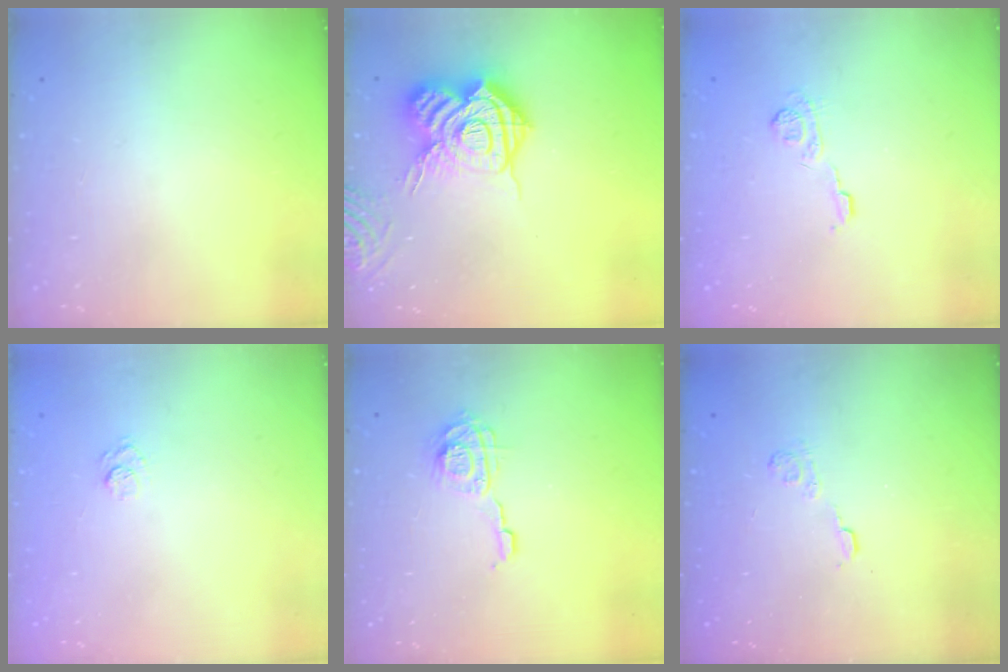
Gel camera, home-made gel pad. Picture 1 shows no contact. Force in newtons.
{"total": 18.9, "press": 18.8, "slide": 1.9}
{"total": 7.6, "press": 7.5, "slide": 1.6}
{"total": 6.1, "press": 6.0, "slide": 1.2}
{"total": 9.2, "press": 9.1, "slide": 0.5}
{"total": 2.9, "press": 2.4, "slide": 1.5}